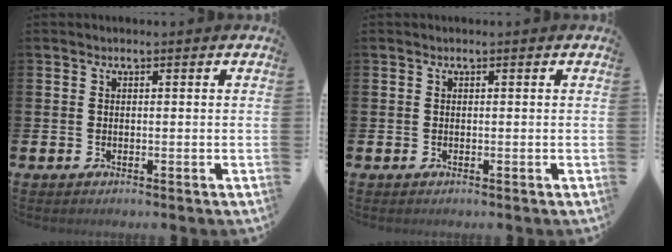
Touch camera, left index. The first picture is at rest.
{"total": 0.0}